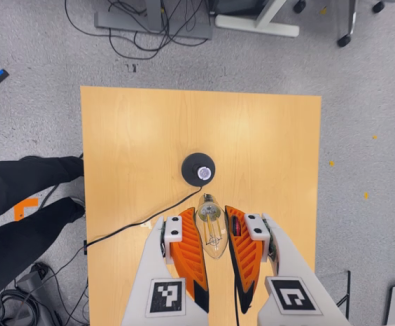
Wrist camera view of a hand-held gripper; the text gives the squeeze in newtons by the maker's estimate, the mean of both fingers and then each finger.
{"total": 21.2, "left": 25.5, "right": 17.0}